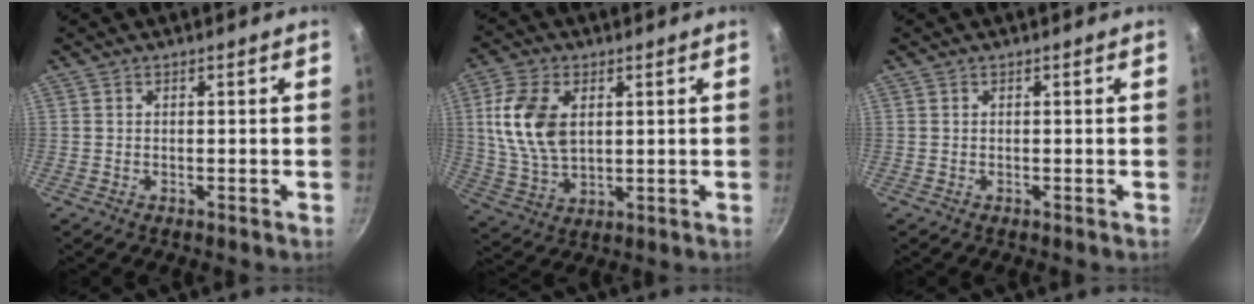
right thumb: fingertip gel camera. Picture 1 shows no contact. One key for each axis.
{"total": 12.5, "fx": 2.8, "fy": 7.6, "fz": 9.5, "tx": -0.177, "ty": -0.012, "tz": 0.060}
{"total": 0.0}